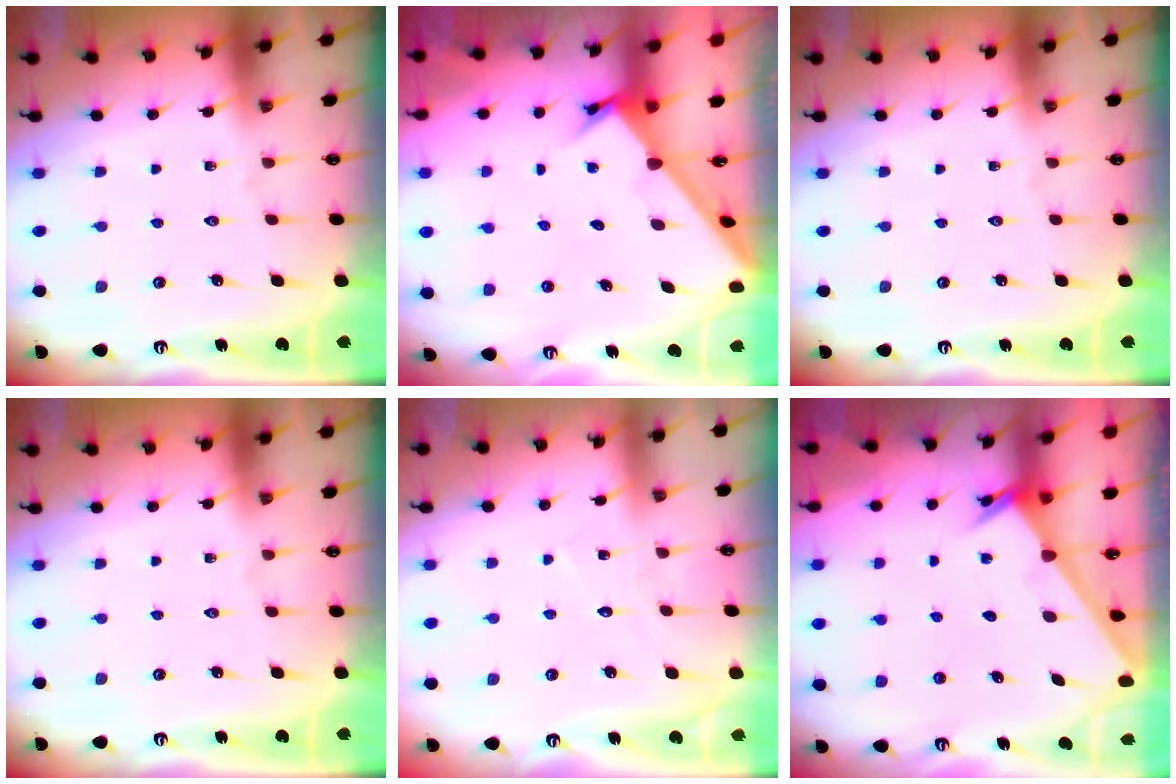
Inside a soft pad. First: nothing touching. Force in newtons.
{"total": 2.6, "press": 2.6, "slide": 0.3}
{"total": 0.0}
{"total": 0.0}
{"total": 5.0, "press": 5.0, "slide": 0.1}
{"total": 2.6, "press": 2.6, "slide": 0.2}